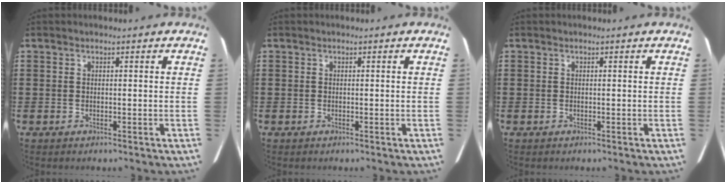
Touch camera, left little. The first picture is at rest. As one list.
[{"total": 0.0}, {"total": 0.0}]